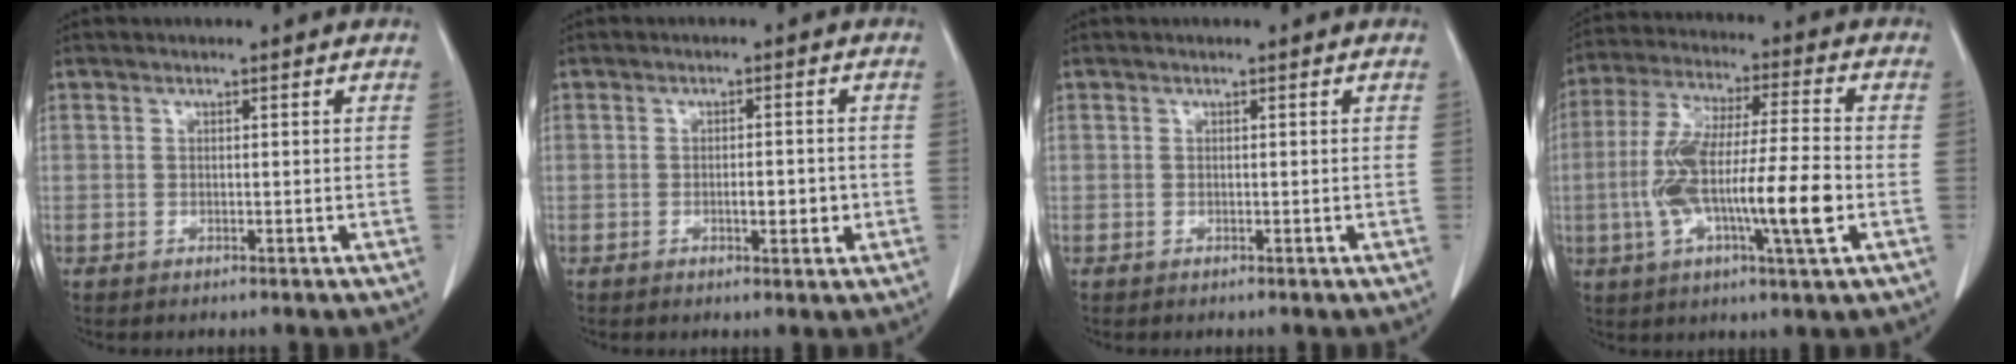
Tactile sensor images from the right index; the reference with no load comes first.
{"total": 3.1, "force": [-0.8, 1.0, 2.8], "torque": [-0.045, 0.001, -0.007]}
{"total": 0.0}
{"total": 15.5, "force": [-3.4, 1.4, 15.0], "torque": [-0.289, -0.001, -0.061]}